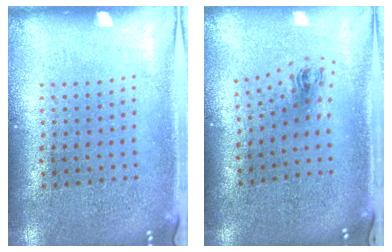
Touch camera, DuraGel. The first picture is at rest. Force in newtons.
{"total": 0.9, "press": 0.4, "slide": 0.8}